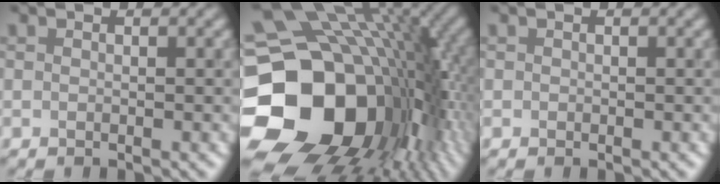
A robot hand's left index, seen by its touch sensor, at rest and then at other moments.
{"total": 21.0, "force": [-3.3, 15.6, 13.6], "torque": [-0.273, -0.019, -0.043]}
{"total": 0.0}